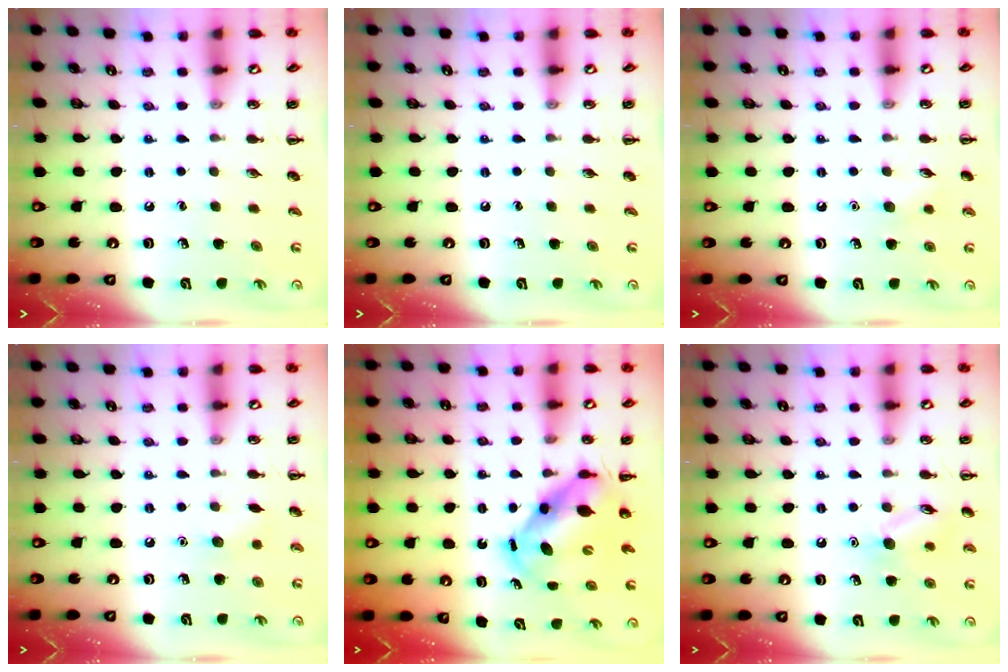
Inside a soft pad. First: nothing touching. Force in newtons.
{"total": 0.0}
{"total": 5.1, "press": 4.9, "slide": 1.4}
{"total": 5.1, "press": 4.9, "slide": 1.4}
{"total": 6.9, "press": 6.6, "slide": 2.0}
{"total": 8.8, "press": 8.7, "slide": 1.0}